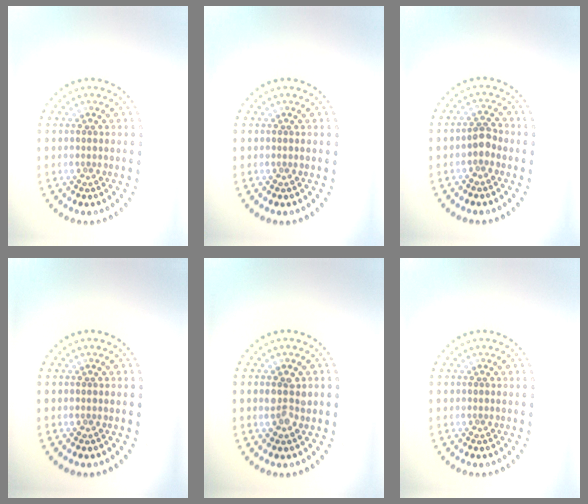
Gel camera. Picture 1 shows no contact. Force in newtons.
{"total": 0.0}
{"total": 1.5, "press": 1.4, "slide": 0.5}
{"total": 0.0}
{"total": 2.0, "press": 1.9, "slide": 0.4}
{"total": 0.0}